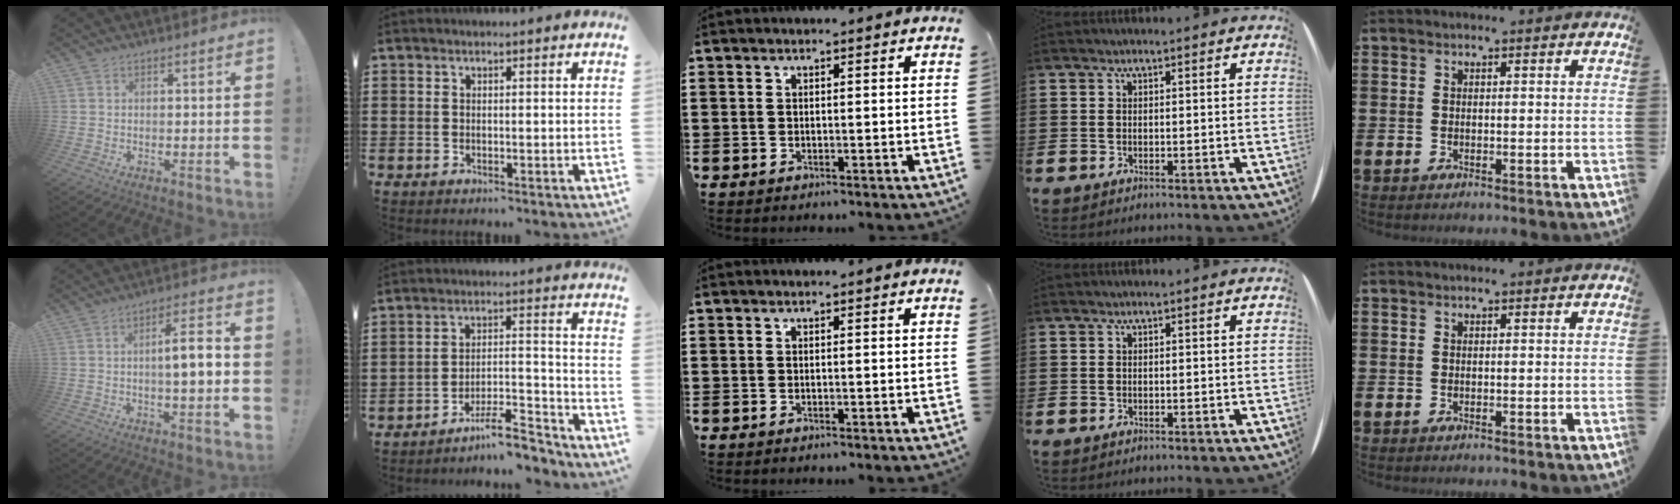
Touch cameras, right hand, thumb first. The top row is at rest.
{"thumb": {"total": 8.5, "force": [-0.7, 1.5, 8.4], "torque": [-0.127, 0.006, -0.017]}, "index": {"total": 8.4, "force": [-7.2, 1.5, 3.9], "torque": [-0.052, 0.022, -0.133]}}